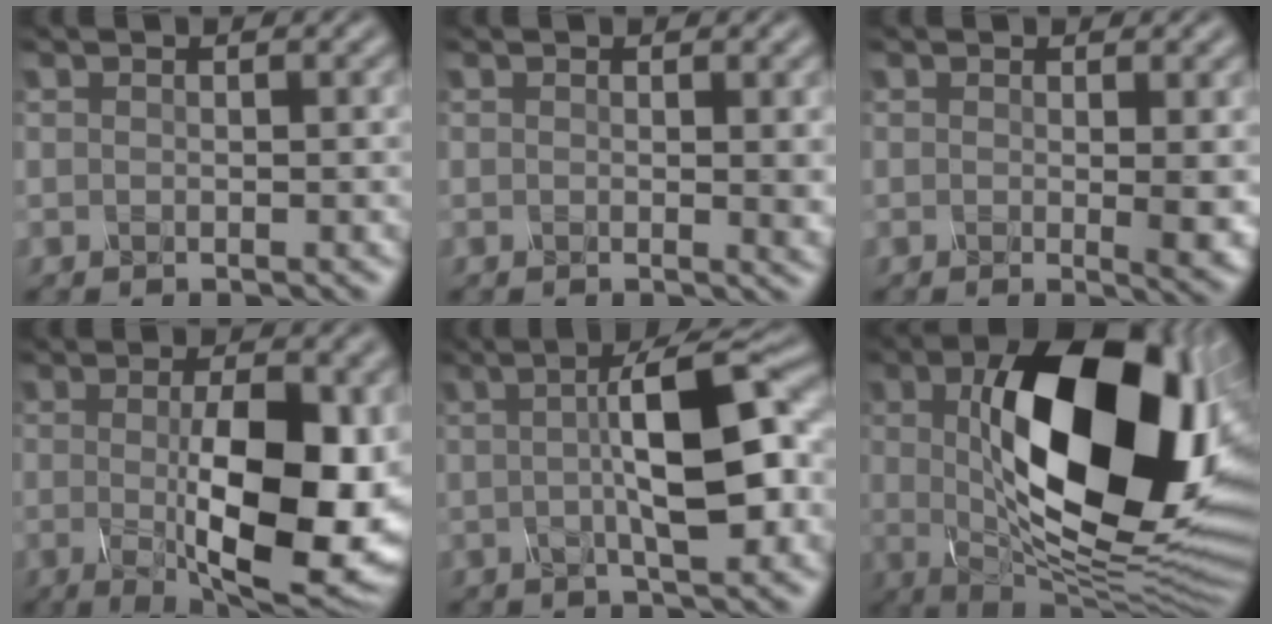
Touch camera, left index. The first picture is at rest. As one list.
[{"total": 1.2, "force": [0.3, 0.2, 1.1], "torque": [-0.012, -0.003, 0.004]}, {"total": 2.8, "force": [0.2, 0.6, 2.7], "torque": [-0.036, -0.008, 0.004]}, {"total": 11.9, "force": [-0.9, 4.2, 11.1], "torque": [-0.165, -0.018, -0.009]}, {"total": 8.5, "force": [0.7, 1.9, 8.2], "torque": [-0.114, 0.010, 0.005]}, {"total": 16.9, "force": [2.7, 8.2, 14.5], "torque": [-0.222, -0.005, 0.047]}]